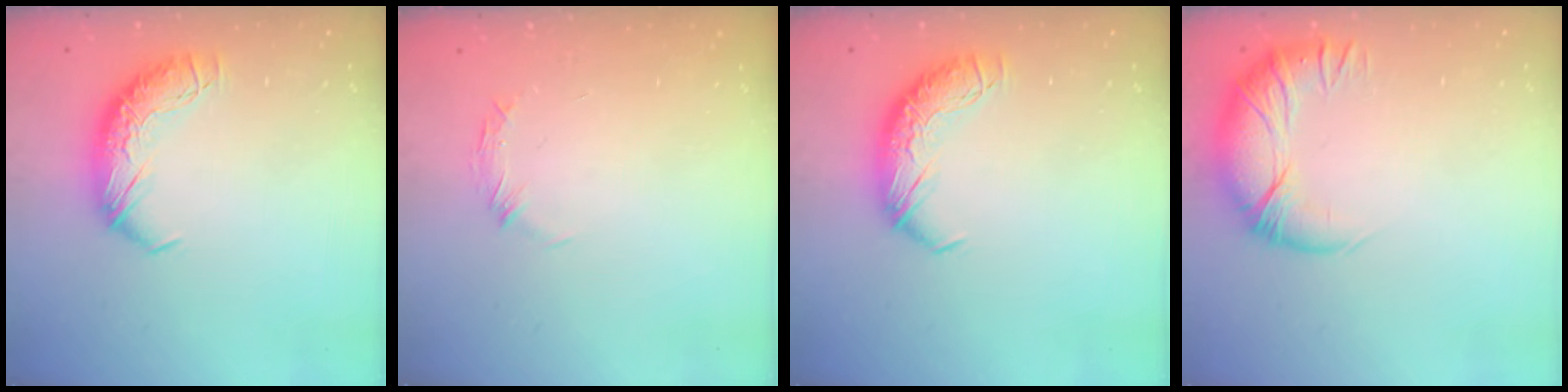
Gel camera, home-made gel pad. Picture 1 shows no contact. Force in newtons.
{"total": 5.9, "press": 5.8, "slide": 1.0}
{"total": 0.0}
{"total": 3.1, "press": 1.0, "slide": 2.9}